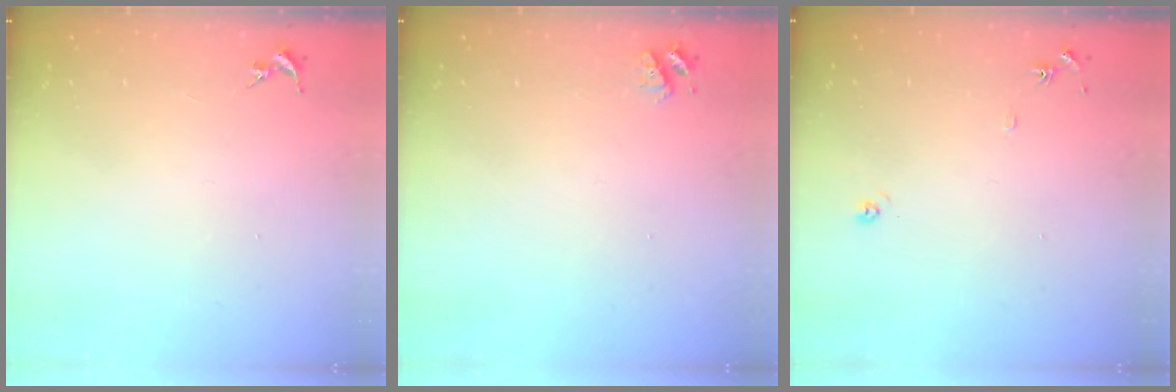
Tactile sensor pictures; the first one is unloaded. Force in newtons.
{"total": 4.7, "press": 4.7, "slide": 0.7}
{"total": 5.8, "press": 5.8, "slide": 0.6}